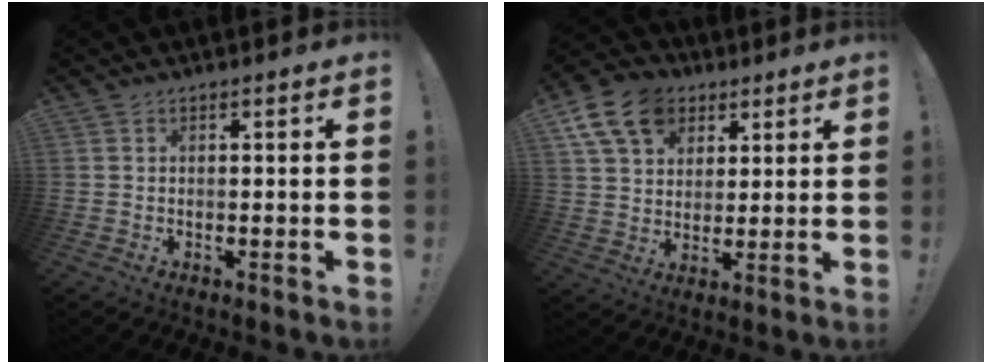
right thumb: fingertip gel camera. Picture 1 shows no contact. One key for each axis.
{"total": 14.7, "fx": 6.9, "fy": 11.0, "fz": 7.1, "tx": -0.110, "ty": -0.028, "tz": 0.134}